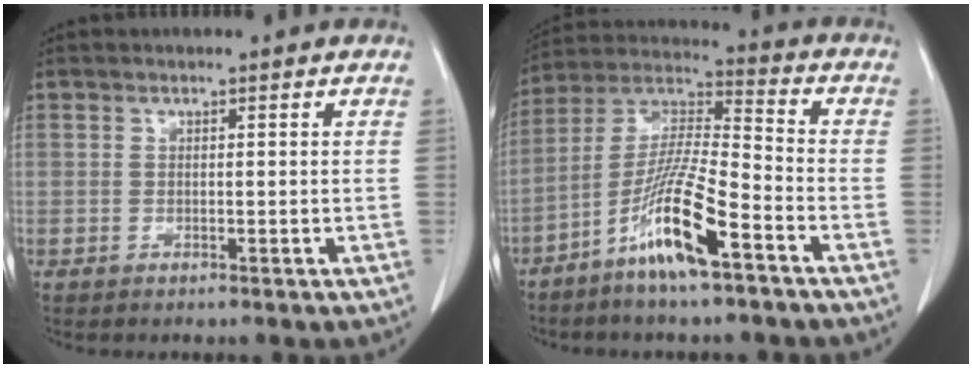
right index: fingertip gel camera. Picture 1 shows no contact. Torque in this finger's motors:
{"motor_torque": [1.53, -0.61, 0.73, 0.21]}